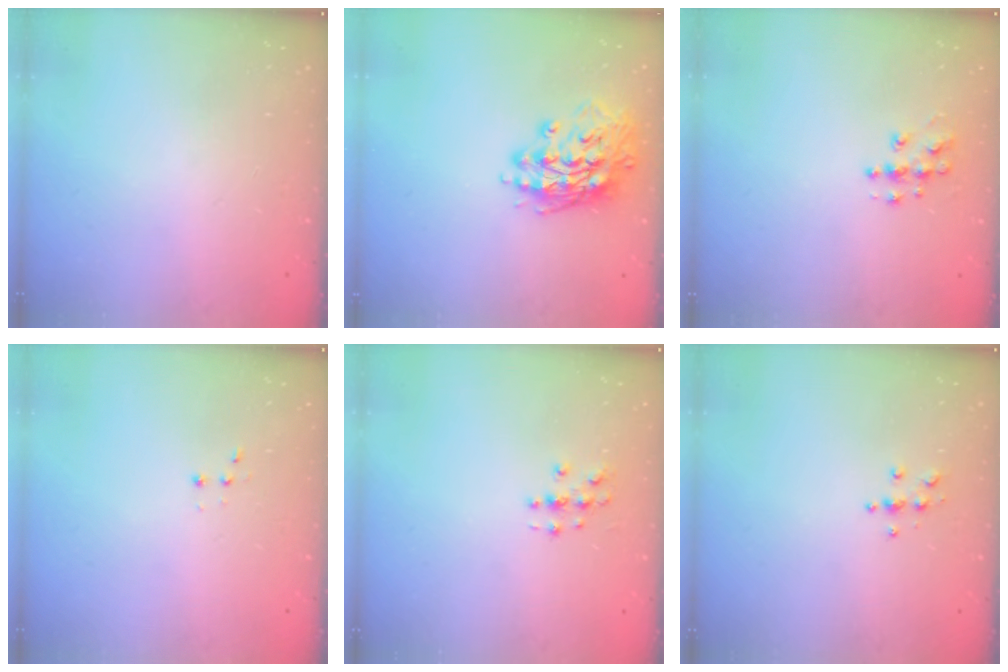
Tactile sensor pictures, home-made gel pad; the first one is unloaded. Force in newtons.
{"total": 15.7, "press": 15.5, "slide": 2.5}
{"total": 7.0, "press": 6.9, "slide": 0.3}
{"total": 2.8, "press": 2.7, "slide": 0.7}
{"total": 2.8, "press": 2.8, "slide": 0.3}
{"total": 3.9, "press": 3.9, "slide": 0.5}